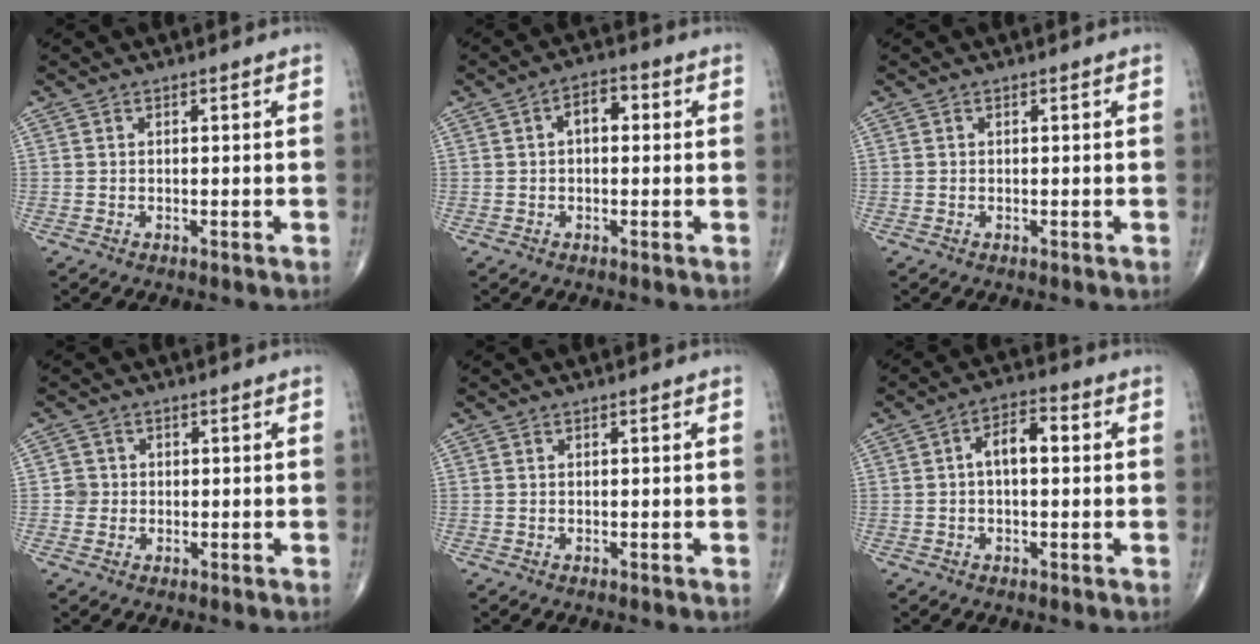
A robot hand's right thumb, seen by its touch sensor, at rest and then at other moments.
{"total": 4.6, "force": [0.6, 2.7, 3.6], "torque": [-0.044, 0.016, 0.000]}
{"total": 0.0}
{"total": 2.3, "force": [-0.1, 2.3, 0.1], "torque": [0.018, 0.008, -0.006]}
{"total": 0.0}
{"total": 6.1, "force": [0.5, 3.1, 5.2], "torque": [-0.081, 0.022, 0.000]}